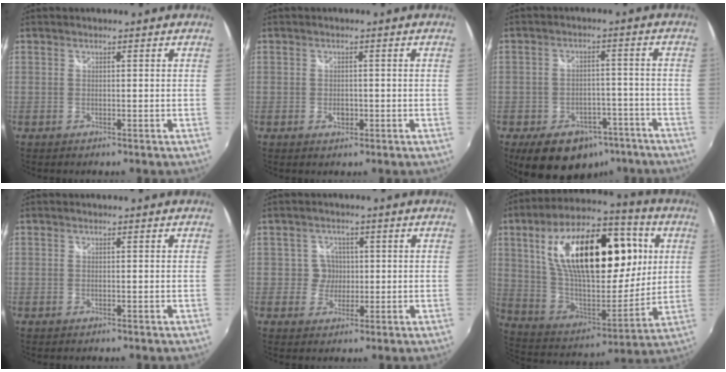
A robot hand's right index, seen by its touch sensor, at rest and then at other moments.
{"total": 1.7, "force": [-0.6, 1.2, 1.1], "torque": [-0.017, 0.000, -0.010]}
{"total": 13.4, "force": [-8.7, 8.6, 5.5], "torque": [-0.115, 0.025, -0.100]}
{"total": 0.0}
{"total": 3.4, "force": [0.1, 3.4, 0.0], "torque": [0.005, 0.014, 0.000]}
{"total": 30.4, "force": [8.3, 14.8, 25.2], "torque": [-0.464, 0.028, 0.143]}